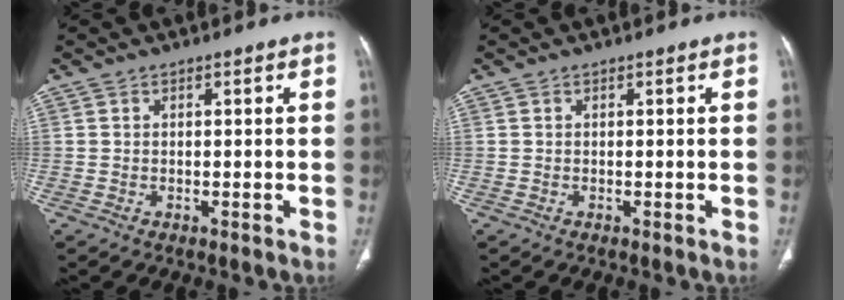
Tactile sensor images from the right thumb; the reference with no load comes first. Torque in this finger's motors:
{"motor_torque": [0.00, 0.00, 0.00, 0.00, 0.00]}